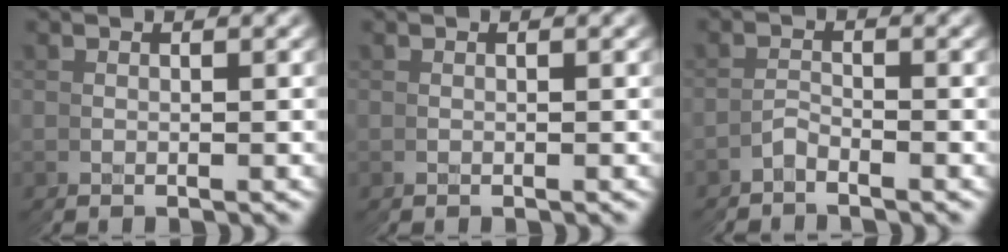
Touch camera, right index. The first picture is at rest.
{"total": 0.0}
{"total": 2.8, "force": [-2.0, -0.3, -2.0], "torque": [0.033, 0.001, -0.040]}